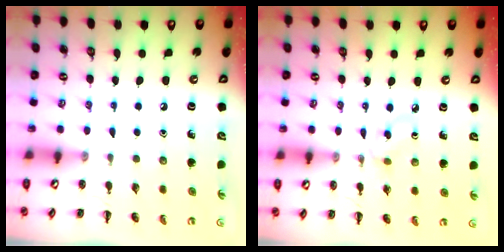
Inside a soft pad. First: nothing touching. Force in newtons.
{"total": 2.8, "press": 2.6, "slide": 1.1}